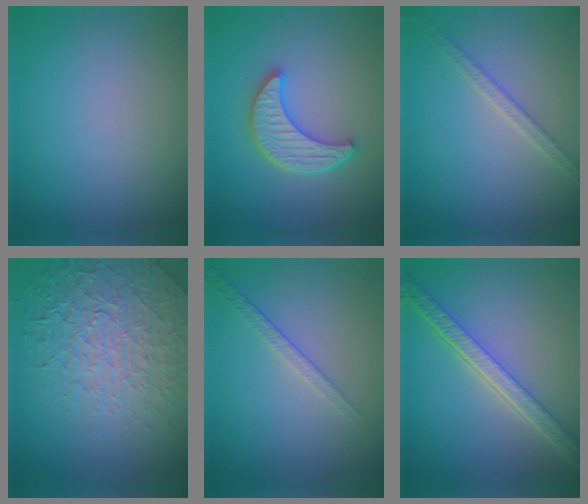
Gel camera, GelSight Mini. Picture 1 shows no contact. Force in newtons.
{"total": 4.8, "press": 4.0, "slide": 2.7}
{"total": 1.9, "press": 1.9, "slide": 0.4}
{"total": 7.3, "press": 5.7, "slide": 4.6}
{"total": 1.6, "press": 1.0, "slide": 1.3}
{"total": 5.7, "press": 4.4, "slide": 3.6}